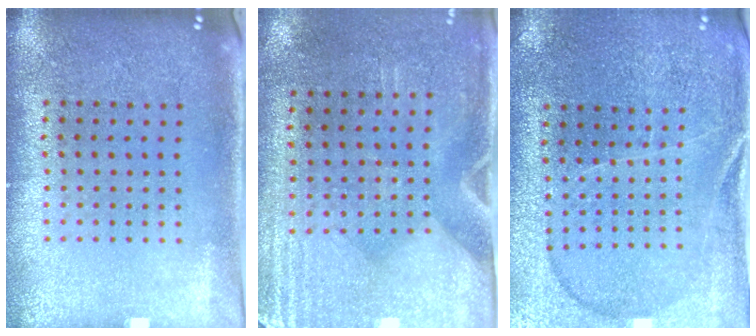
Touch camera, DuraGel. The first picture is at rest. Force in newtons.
{"total": 2.9, "press": 2.5, "slide": 1.4}
{"total": 1.3, "press": 1.2, "slide": 0.3}